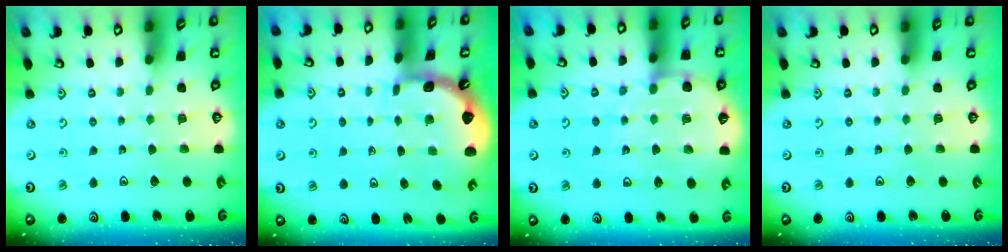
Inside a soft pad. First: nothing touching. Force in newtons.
{"total": 1.3, "press": 1.3, "slide": 0.1}
{"total": 8.6, "press": 8.1, "slide": 2.8}
{"total": 0.0}